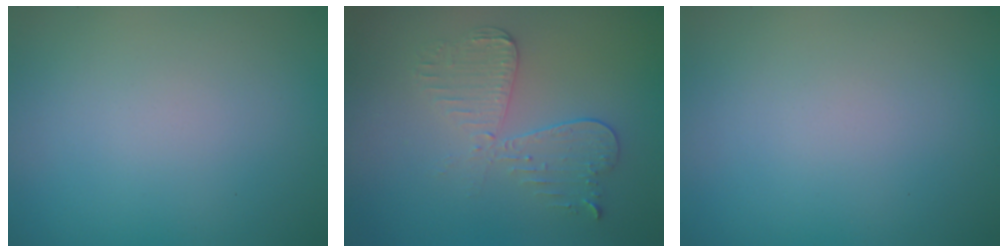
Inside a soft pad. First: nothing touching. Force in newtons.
{"total": 3.4, "press": 3.0, "slide": 1.7}
{"total": 0.0}